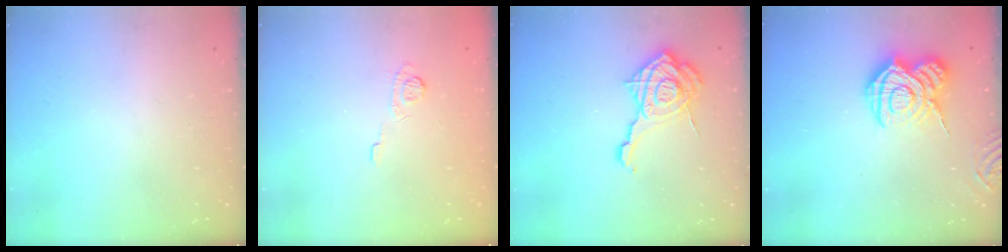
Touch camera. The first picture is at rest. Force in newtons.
{"total": 6.0, "press": 5.7, "slide": 1.6}
{"total": 18.5, "press": 18.4, "slide": 2.1}
{"total": 12.7, "press": 12.6, "slide": 0.8}